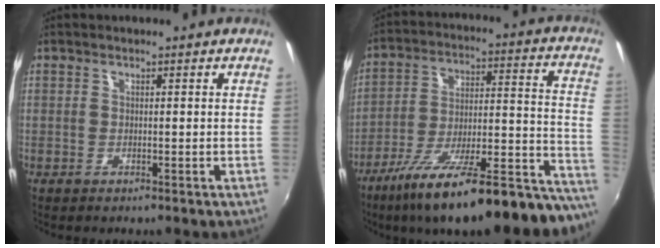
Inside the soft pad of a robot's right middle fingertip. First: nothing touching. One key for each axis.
{"total": 30.3, "fx": -23.6, "fy": 6.1, "fz": 18.0, "tx": -0.247, "ty": -0.036, "tz": -0.344}